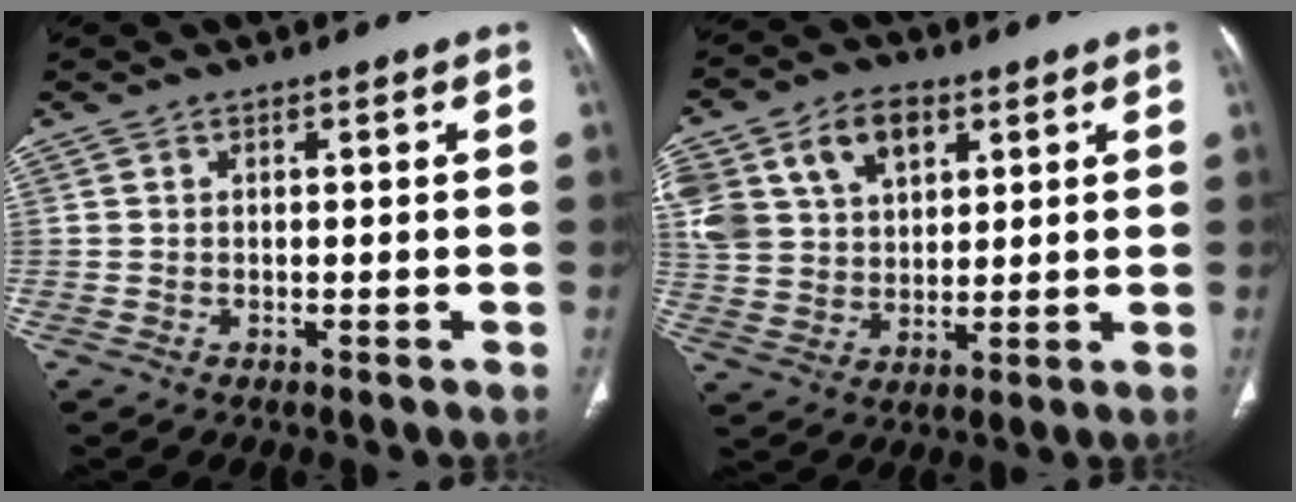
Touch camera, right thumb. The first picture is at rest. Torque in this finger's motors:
{"motor_torque": [-0.60, 1.36, 0.66, 1.24, 0.11]}